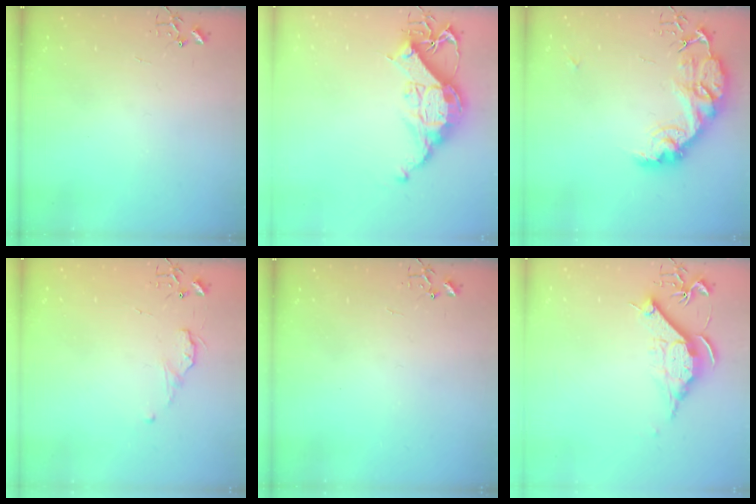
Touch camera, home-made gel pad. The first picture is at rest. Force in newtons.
{"total": 13.3, "press": 13.3, "slide": 0.7}
{"total": 16.8, "press": 16.8, "slide": 1.3}
{"total": 5.2, "press": 5.2, "slide": 0.7}
{"total": 0.0}
{"total": 11.4, "press": 11.4, "slide": 0.6}